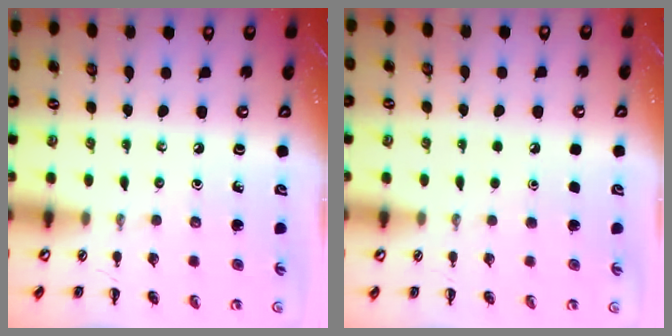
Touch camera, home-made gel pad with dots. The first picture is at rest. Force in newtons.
{"total": 1.8, "press": 1.8, "slide": 0.1}